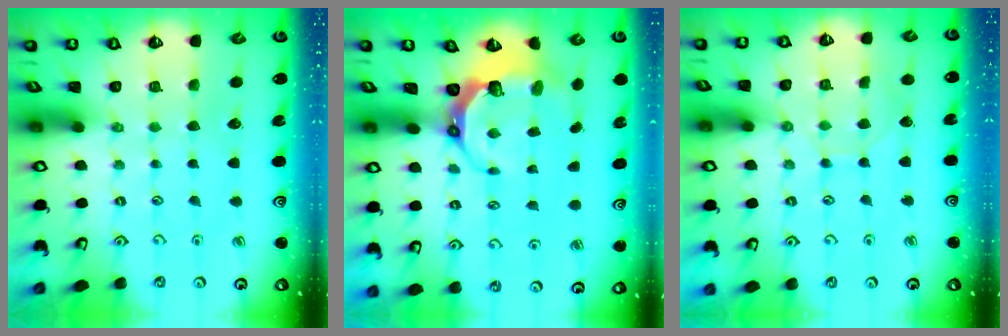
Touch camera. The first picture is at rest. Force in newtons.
{"total": 7.8, "press": 6.6, "slide": 4.3}
{"total": 5.0, "press": 5.0, "slide": 0.5}